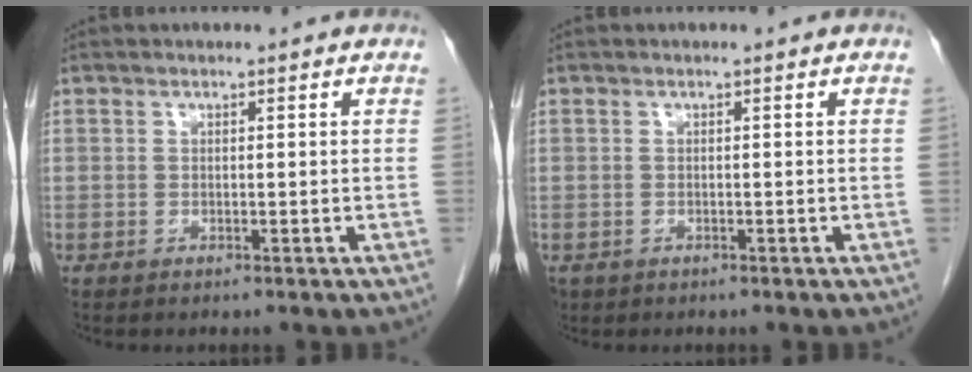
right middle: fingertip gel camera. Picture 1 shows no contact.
{"total": 1.4, "force": [-0.8, 1.2, 0.4], "torque": [-0.015, -0.001, -0.008]}